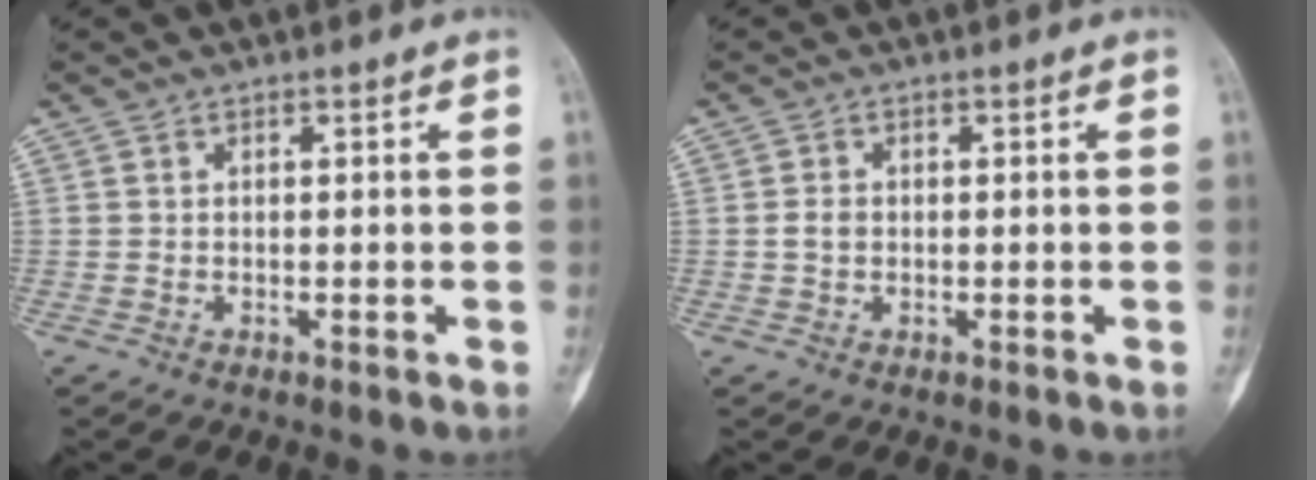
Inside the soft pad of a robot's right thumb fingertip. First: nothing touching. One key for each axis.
{"total": 1.9, "fx": -0.1, "fy": 1.4, "fz": 1.2, "tx": -0.022, "ty": 0.004, "tz": -0.003}